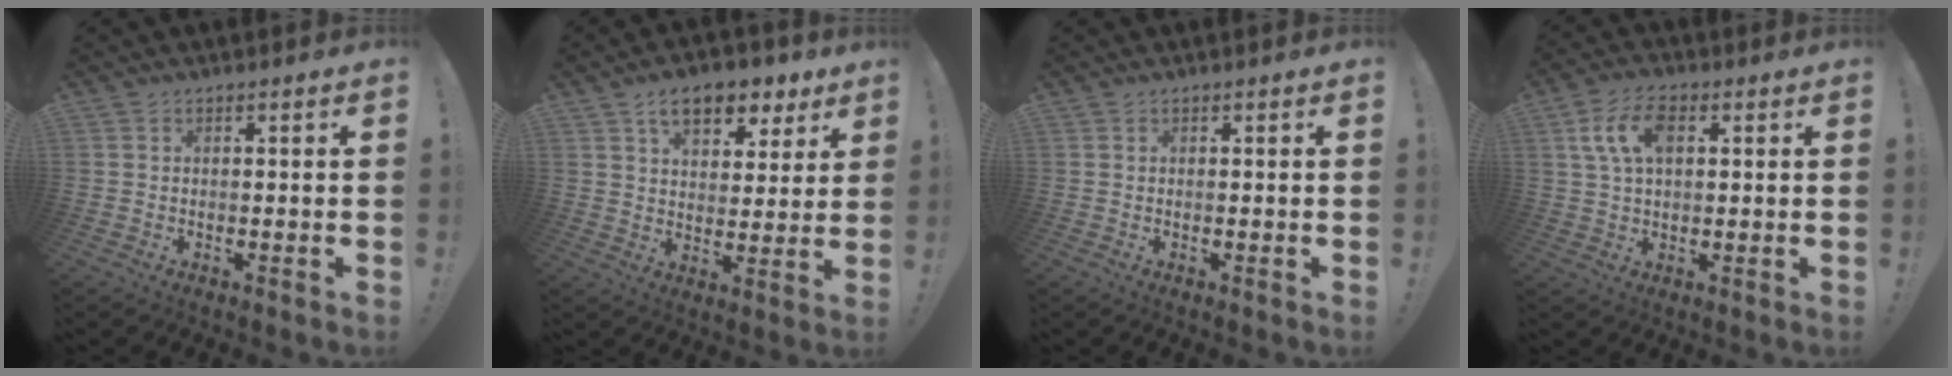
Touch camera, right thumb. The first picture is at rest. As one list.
[{"total": 11.2, "force": [6.7, 6.2, 6.5], "torque": [-0.094, -0.033, 0.119]}, {"total": 0.0}, {"total": 9.8, "force": [2.9, 5.7, 7.5], "torque": [-0.131, 0.009, 0.055]}]